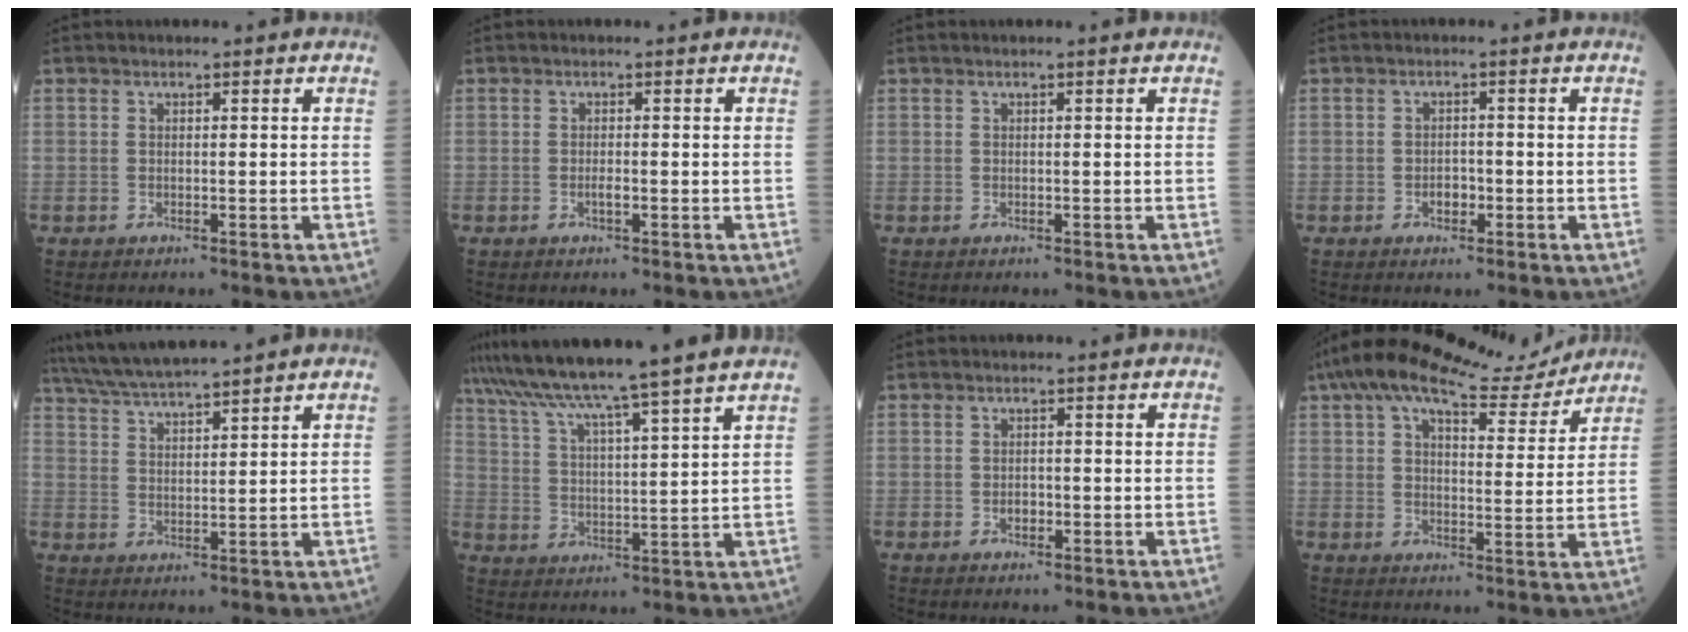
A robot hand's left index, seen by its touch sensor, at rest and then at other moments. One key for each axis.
{"total": 0.9, "fx": -0.4, "fy": 0.3, "fz": 0.8, "tx": -0.017, "ty": 0.001, "tz": -0.008}
{"total": 0.0}
{"total": 2.0, "fx": -0.9, "fy": 1.3, "fz": 1.2, "tx": -0.015, "ty": 0.007, "tz": -0.014}
{"total": 9.5, "fx": 8.5, "fy": -0.3, "fz": 4.1, "tx": -0.078, "ty": 0.022, "tz": 0.149}
{"total": 15.6, "fx": 13.3, "fy": -2.5, "fz": 7.9, "tx": -0.136, "ty": -0.008, "tz": 0.199}
{"total": 1.4, "fx": -0.6, "fy": 1.0, "fz": 0.8, "tx": -0.012, "ty": 0.004, "tz": -0.008}
{"total": 15.6, "fx": 13.5, "fy": 3.4, "fz": 7.0, "tx": -0.117, "ty": 0.029, "tz": 0.195}